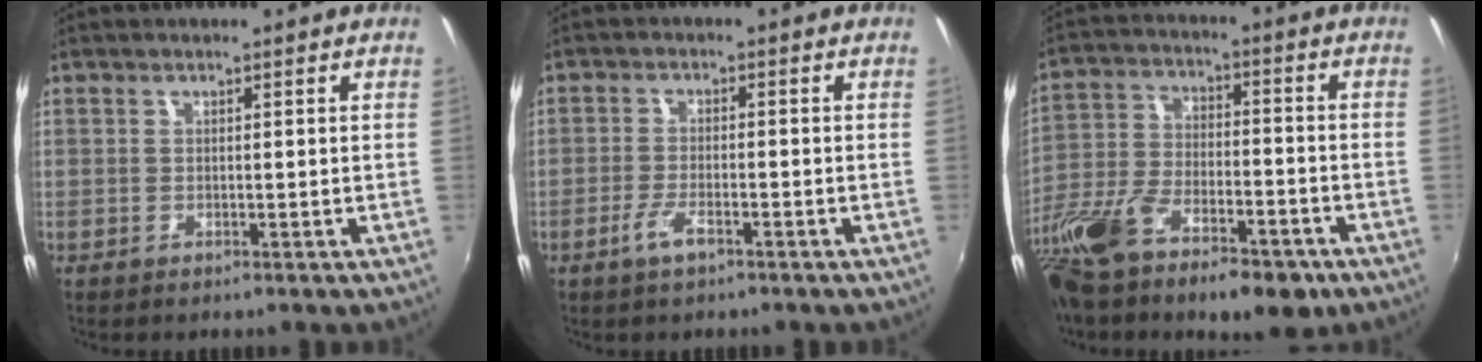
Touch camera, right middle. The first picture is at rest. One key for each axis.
{"total": 2.9, "fx": -1.6, "fy": 0.7, "fz": 2.4, "tx": -0.056, "ty": -0.004, "tz": -0.034}
{"total": 20.0, "fx": -13.3, "fy": 7.4, "fz": 13.0, "tx": -0.266, "ty": -0.052, "tz": -0.227}